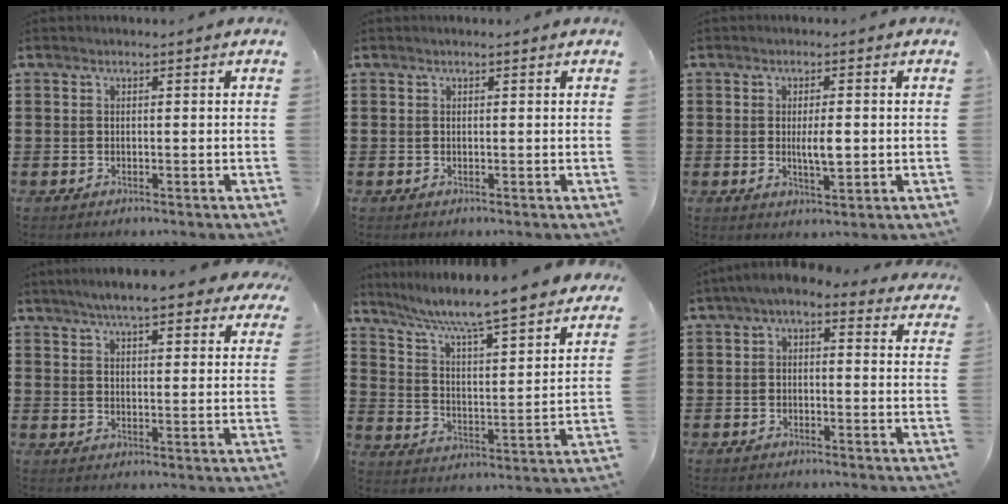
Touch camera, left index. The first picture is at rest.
{"total": 0.0}
{"total": 4.1, "force": [0.1, 1.2, 3.9], "torque": [-0.063, -0.003, -0.001]}
{"total": 6.6, "force": [5.8, 0.7, 3.0], "torque": [-0.070, -0.015, 0.102]}
{"total": 6.9, "force": [6.1, -0.6, 3.1], "torque": [-0.086, -0.053, 0.097]}
{"total": 2.2, "force": [0.6, 1.1, 1.8], "torque": [-0.039, 0.004, 0.007]}